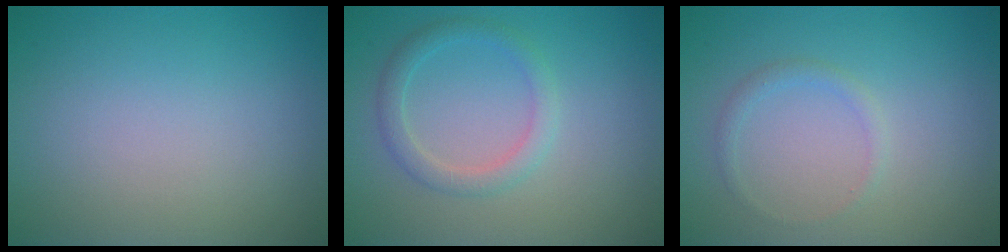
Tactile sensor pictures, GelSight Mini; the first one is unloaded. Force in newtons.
{"total": 2.2, "press": 2.1, "slide": 0.2}
{"total": 1.0, "press": 1.0, "slide": 0.0}